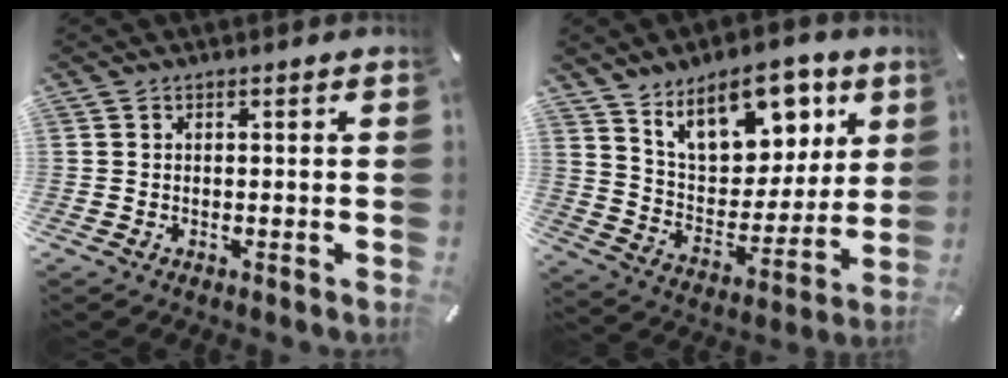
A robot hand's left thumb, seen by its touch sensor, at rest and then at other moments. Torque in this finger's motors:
{"motor_torque": [2.55, 2.46, 1.41, -1.36, 0.44]}